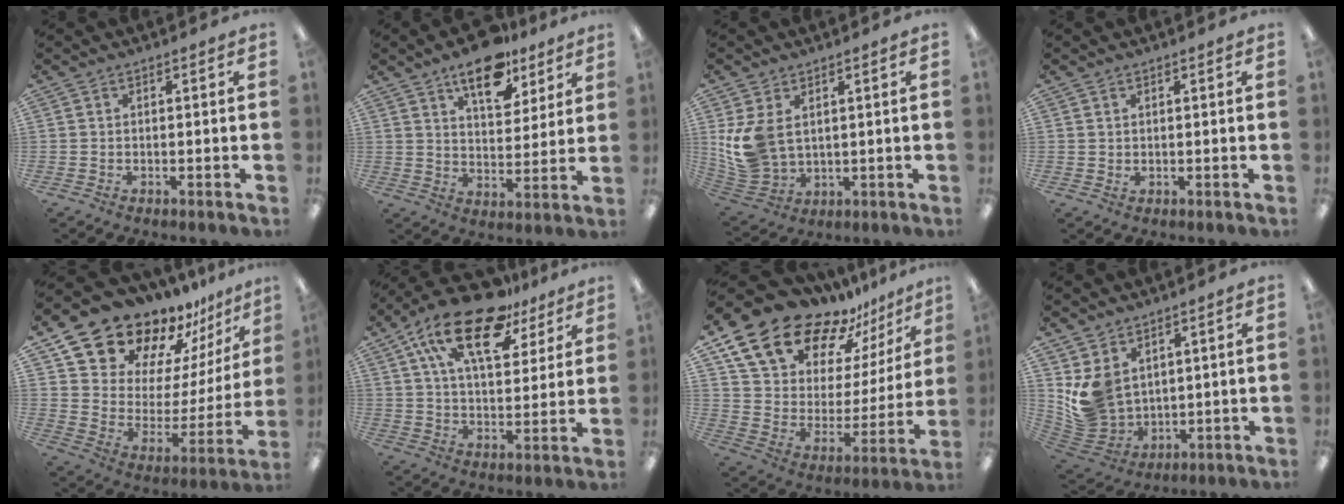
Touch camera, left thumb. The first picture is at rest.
{"total": 13.8, "force": [9.7, 6.6, 7.2], "torque": [-0.096, -0.051, 0.168]}
{"total": 10.7, "force": [2.5, 7.9, 6.8], "torque": [-0.161, -0.002, 0.050]}
{"total": 0.9, "force": [0.6, 0.7, 0.3], "torque": [0.002, -0.002, 0.009]}
{"total": 18.7, "force": [16.5, 8.1, 3.5], "torque": [-0.085, -0.139, 0.303]}
{"total": 20.7, "force": [12.6, 9.4, 13.4], "torque": [-0.231, -0.055, 0.218]}
{"total": 20.6, "force": [16.5, 10.6, 6.5], "torque": [-0.135, -0.117, 0.308]}
{"total": 9.5, "force": [3.6, 8.0, 3.7], "torque": [-0.094, -0.024, 0.079]}